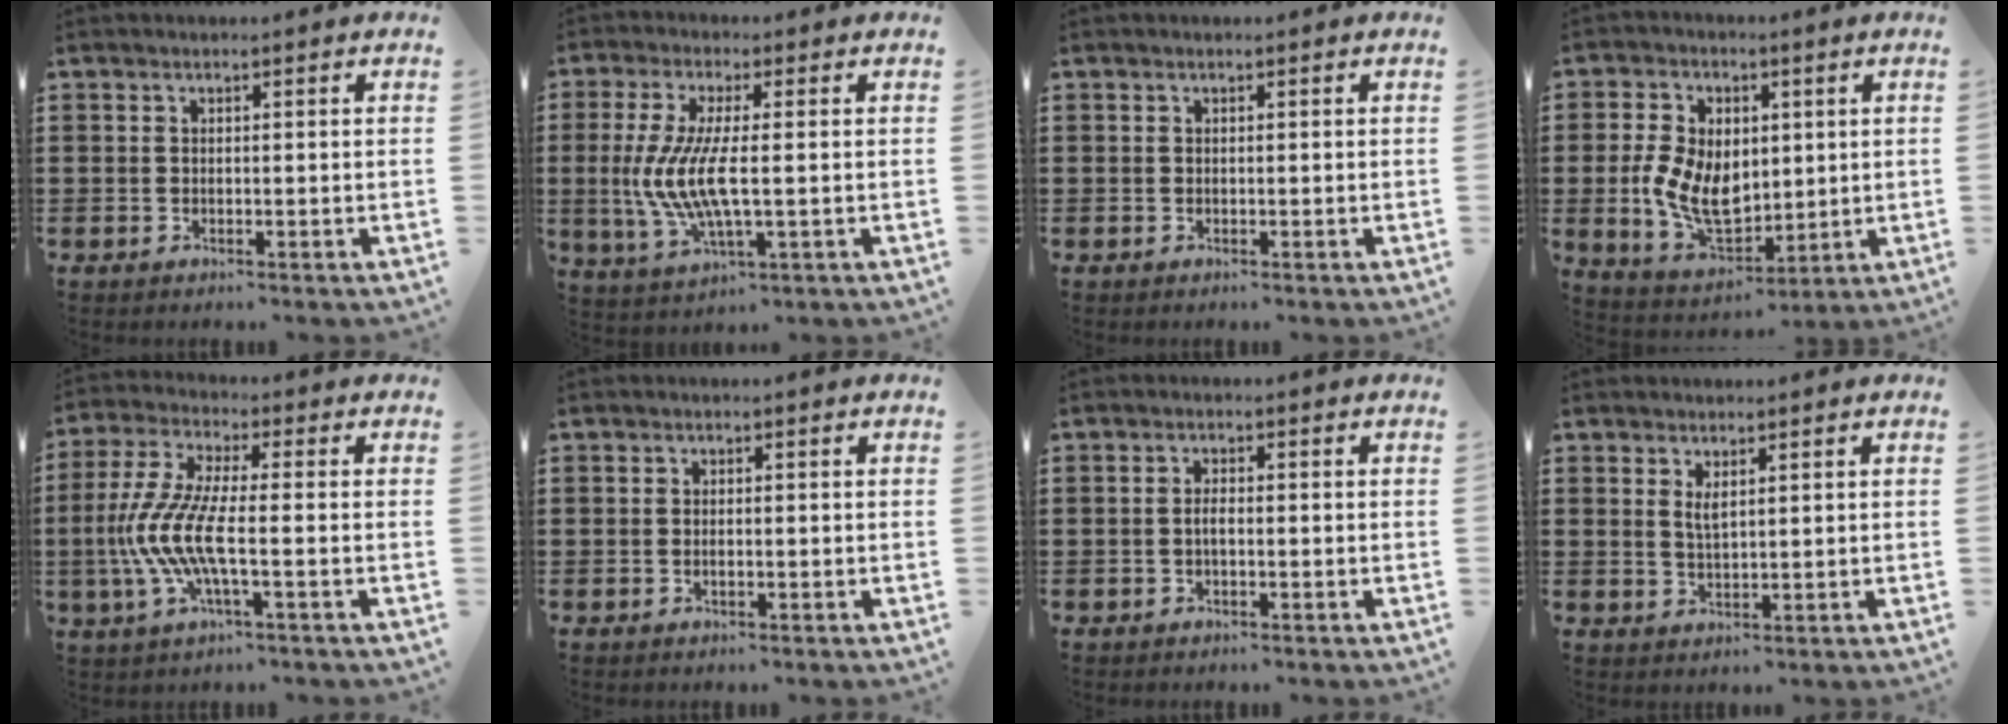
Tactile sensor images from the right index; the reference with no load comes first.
{"total": 8.8, "force": [-0.6, 2.2, 8.4], "torque": [-0.191, -0.019, -0.020]}
{"total": 0.0}
{"total": 9.8, "force": [0.0, 6.7, 7.1], "torque": [-0.162, 0.006, -0.002]}
{"total": 9.4, "force": [-2.3, 2.2, 8.8], "torque": [-0.215, -0.020, -0.055]}
{"total": 0.8, "force": [-0.2, 0.2, 0.8], "torque": [-0.015, -0.004, -0.003]}
{"total": 1.5, "force": [-0.3, 0.5, 1.4], "torque": [-0.033, -0.002, -0.008]}
{"total": 2.1, "force": [1.2, 0.7, 1.6], "torque": [-0.033, 0.002, 0.021]}